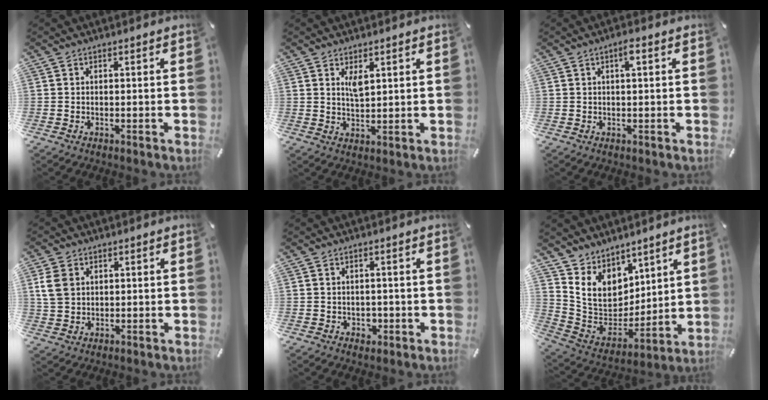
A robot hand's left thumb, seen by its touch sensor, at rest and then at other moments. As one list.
[{"total": 3.6, "force": [1.9, 1.6, 2.6], "torque": [-0.041, -0.005, 0.031]}, {"total": 2.3, "force": [0.7, 0.5, 2.2], "torque": [-0.036, 0.000, 0.008]}, {"total": 6.0, "force": [1.7, 4.8, 3.2], "torque": [-0.082, 0.006, 0.032]}, {"total": 2.1, "force": [-0.2, 1.9, 0.9], "torque": [-0.010, 0.001, -0.008]}, {"total": 11.5, "force": [6.7, 8.9, 2.8], "torque": [-0.073, -0.062, 0.139]}]